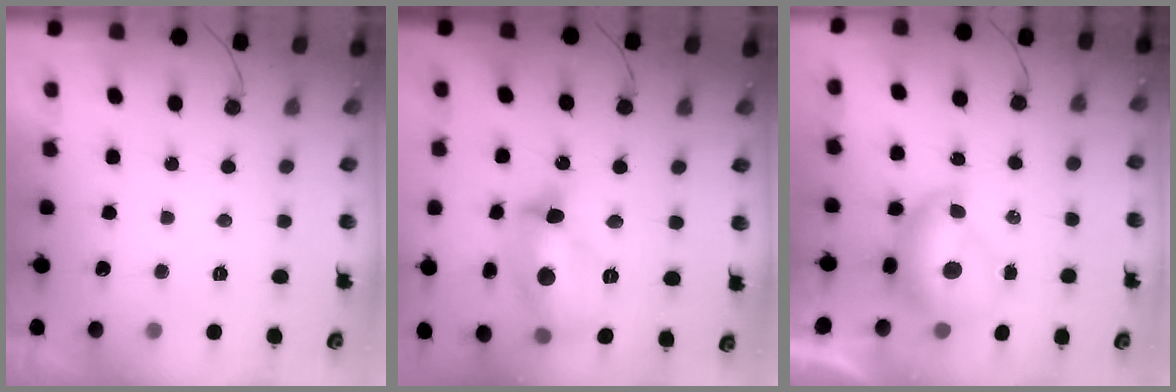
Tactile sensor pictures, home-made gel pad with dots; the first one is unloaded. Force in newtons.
{"total": 18.6, "press": 18.6, "slide": 1.2}
{"total": 9.2, "press": 9.1, "slide": 0.9}